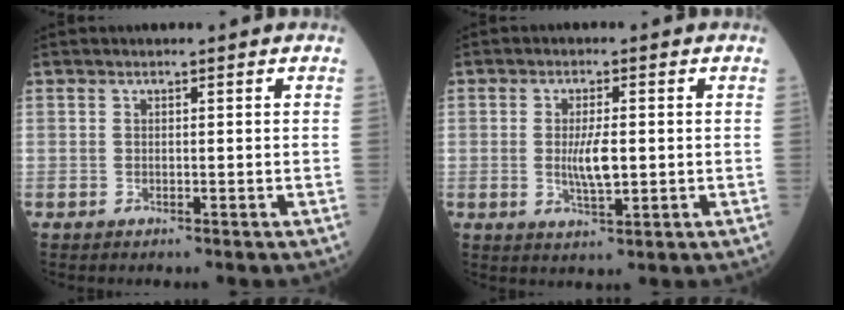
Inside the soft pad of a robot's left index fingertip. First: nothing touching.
{"total": 4.4, "force": [-0.3, 1.1, 4.3], "torque": [-0.084, -0.009, -0.005]}